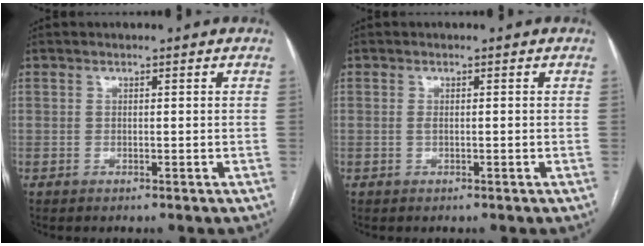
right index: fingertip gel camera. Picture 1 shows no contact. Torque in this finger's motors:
{"motor_torque": [0.11, 0.31, 0.00, 0.00]}